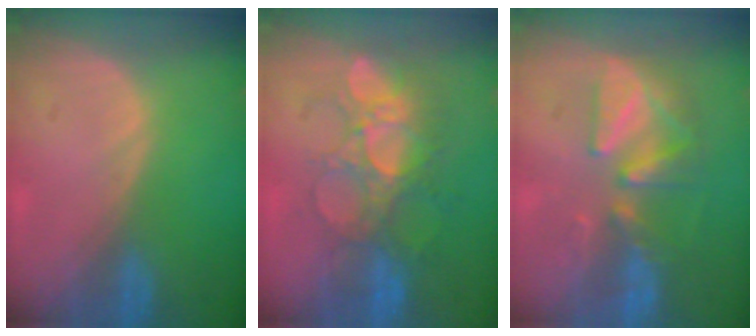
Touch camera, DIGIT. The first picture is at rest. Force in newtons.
{"total": 8.7, "press": 8.4, "slide": 2.4}
{"total": 7.6, "press": 7.5, "slide": 1.5}